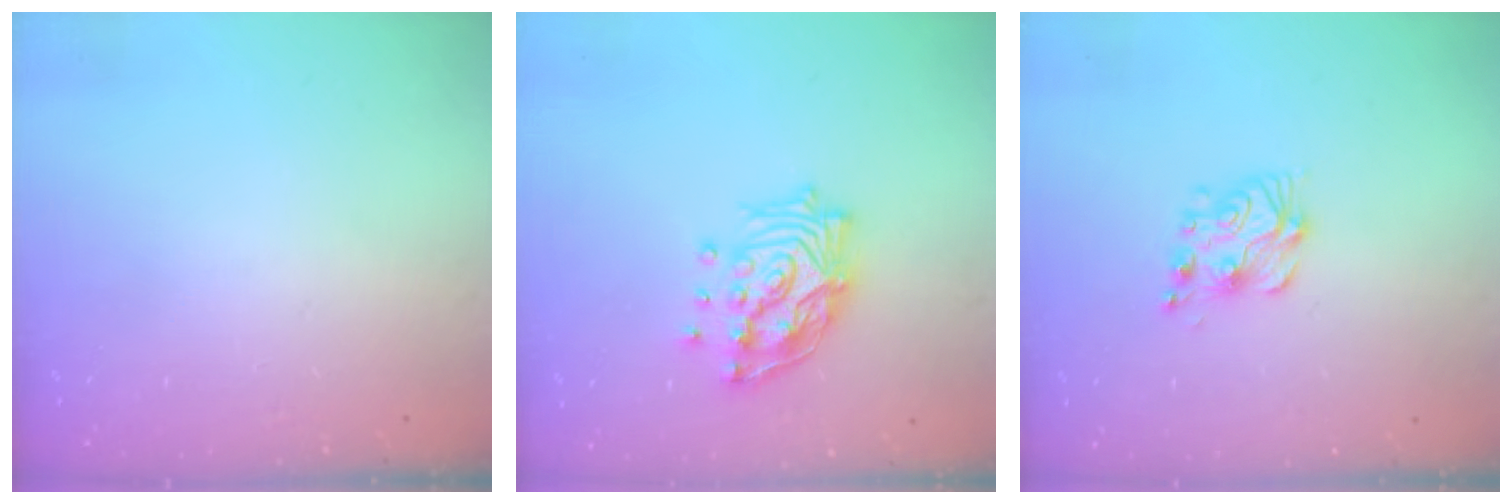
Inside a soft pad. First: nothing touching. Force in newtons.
{"total": 14.1, "press": 14.0, "slide": 1.4}
{"total": 8.1, "press": 8.1, "slide": 0.4}